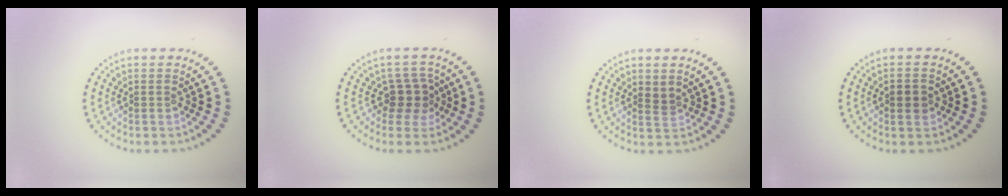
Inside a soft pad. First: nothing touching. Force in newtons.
{"total": 2.6, "press": 2.0, "slide": 1.7}
{"total": 1.2, "press": 1.0, "slide": 0.7}
{"total": 2.1, "press": 2.1, "slide": 0.0}